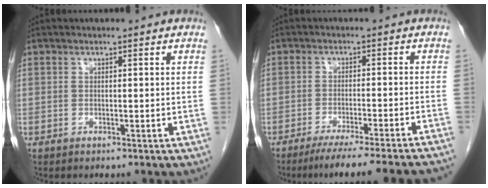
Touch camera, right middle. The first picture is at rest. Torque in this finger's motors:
{"motor_torque": [1.07, -1.07, 0.14, 0.09]}